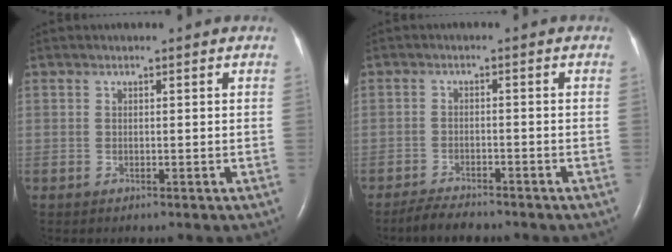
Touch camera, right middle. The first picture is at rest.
{"total": 4.3, "force": [-3.9, 0.9, 1.6], "torque": [-0.031, -0.011, -0.067]}